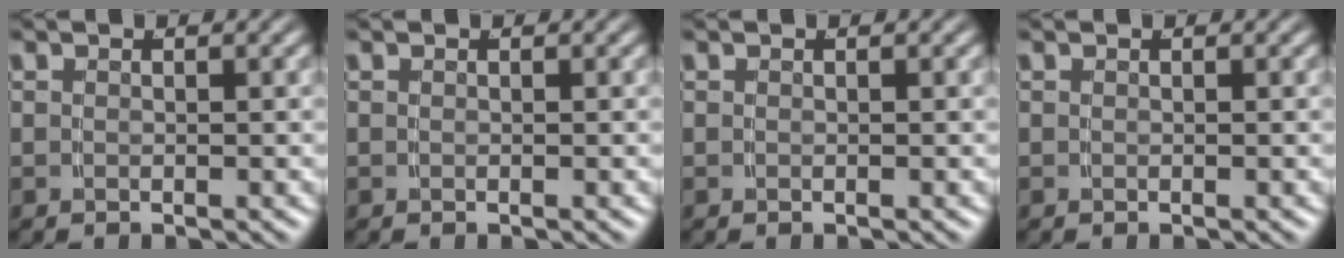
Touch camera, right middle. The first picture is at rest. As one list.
[{"total": 0.0}, {"total": 0.0}, {"total": 0.0}]